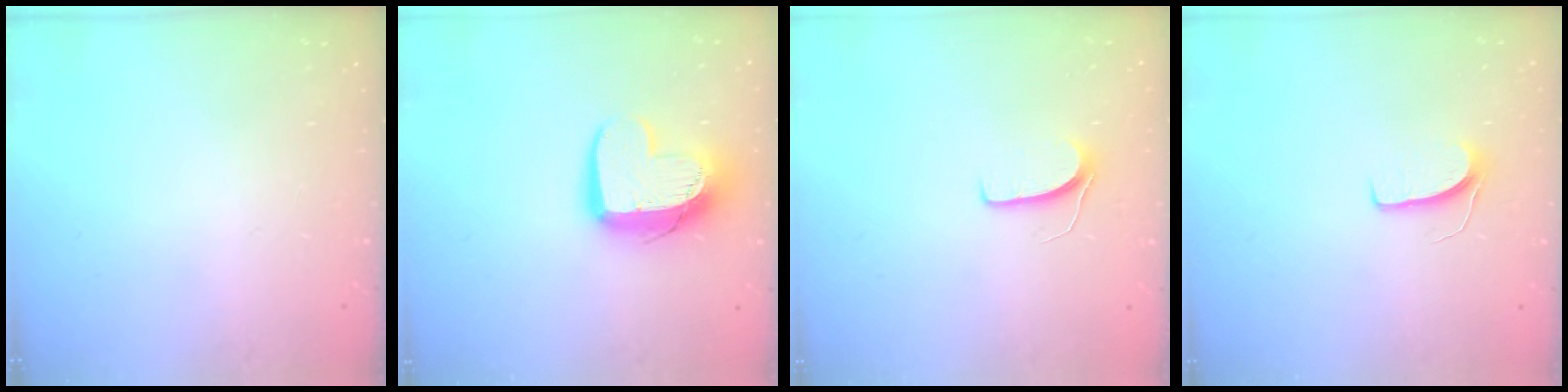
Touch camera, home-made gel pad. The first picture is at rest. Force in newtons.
{"total": 13.2, "press": 13.2, "slide": 1.1}
{"total": 5.9, "press": 5.9, "slide": 0.4}
{"total": 6.2, "press": 6.2, "slide": 0.5}